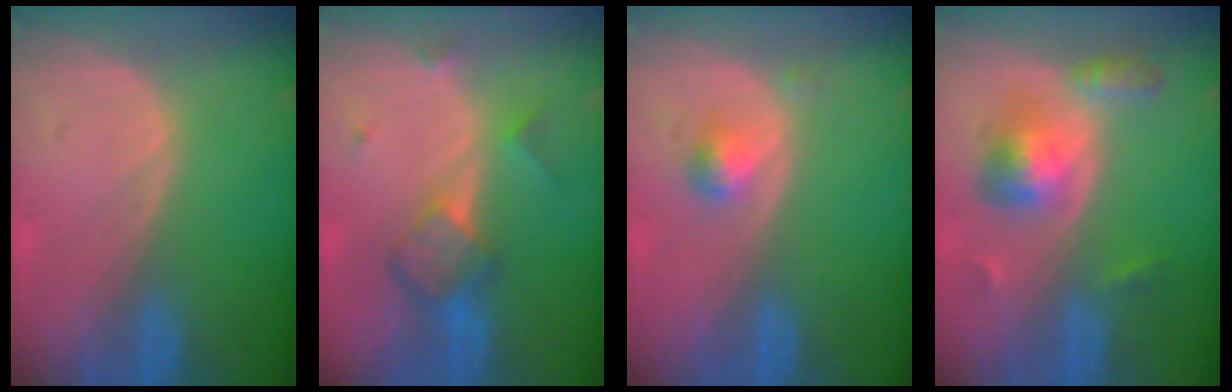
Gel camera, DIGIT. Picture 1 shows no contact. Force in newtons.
{"total": 5.8, "press": 5.4, "slide": 2.2}
{"total": 2.2, "press": 2.2, "slide": 0.2}
{"total": 5.7, "press": 5.7, "slide": 0.4}